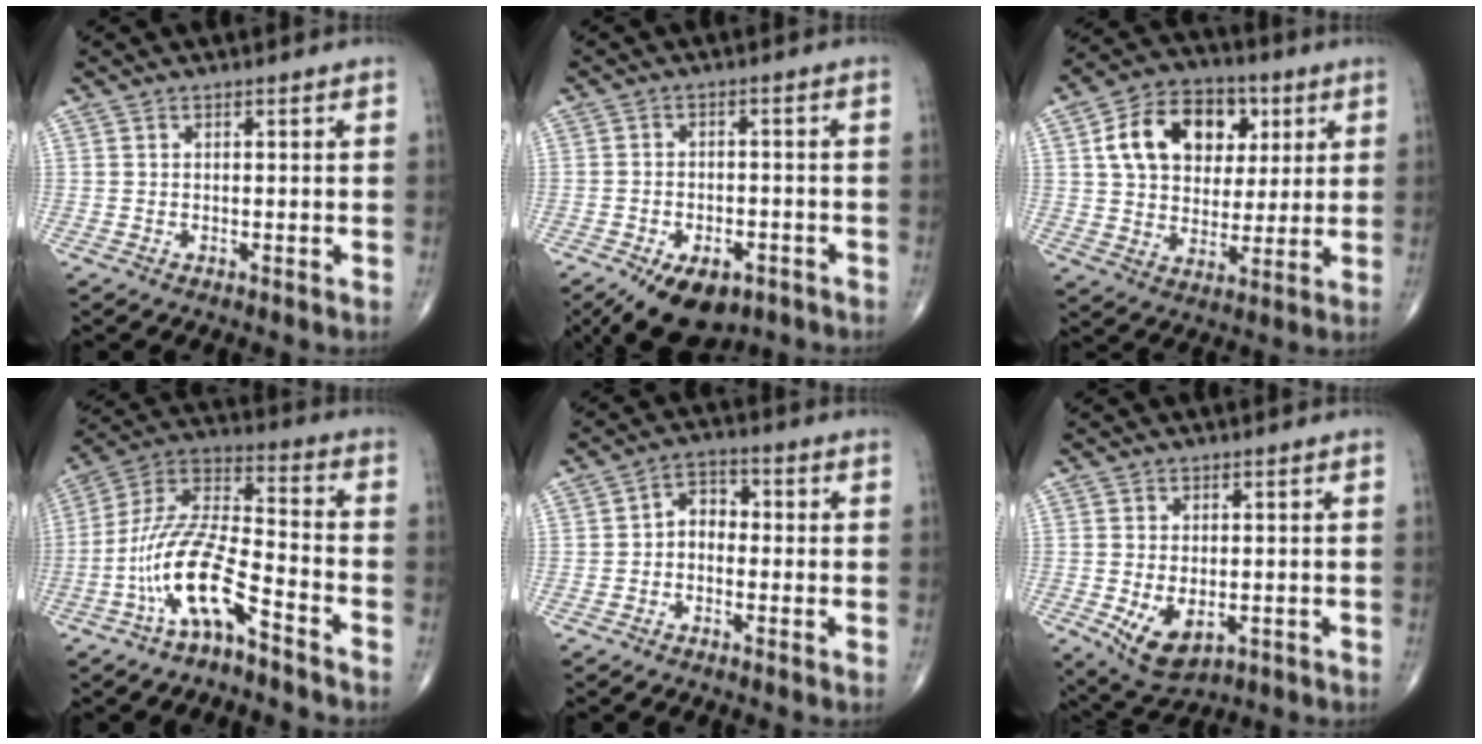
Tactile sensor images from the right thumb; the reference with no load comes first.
{"total": 11.3, "force": [-6.9, 6.2, 6.4], "torque": [-0.091, 0.020, -0.099]}
{"total": 16.7, "force": [5.1, 12.2, 10.3], "torque": [-0.141, 0.002, 0.083]}
{"total": 13.9, "force": [-7.6, 4.3, 10.9], "torque": [-0.227, 0.082, -0.146]}
{"total": 4.5, "force": [-0.8, 3.3, 2.9], "torque": [-0.026, 0.023, -0.030]}
{"total": 7.6, "force": [-1.9, 4.5, 5.9], "torque": [-0.094, -0.010, -0.018]}